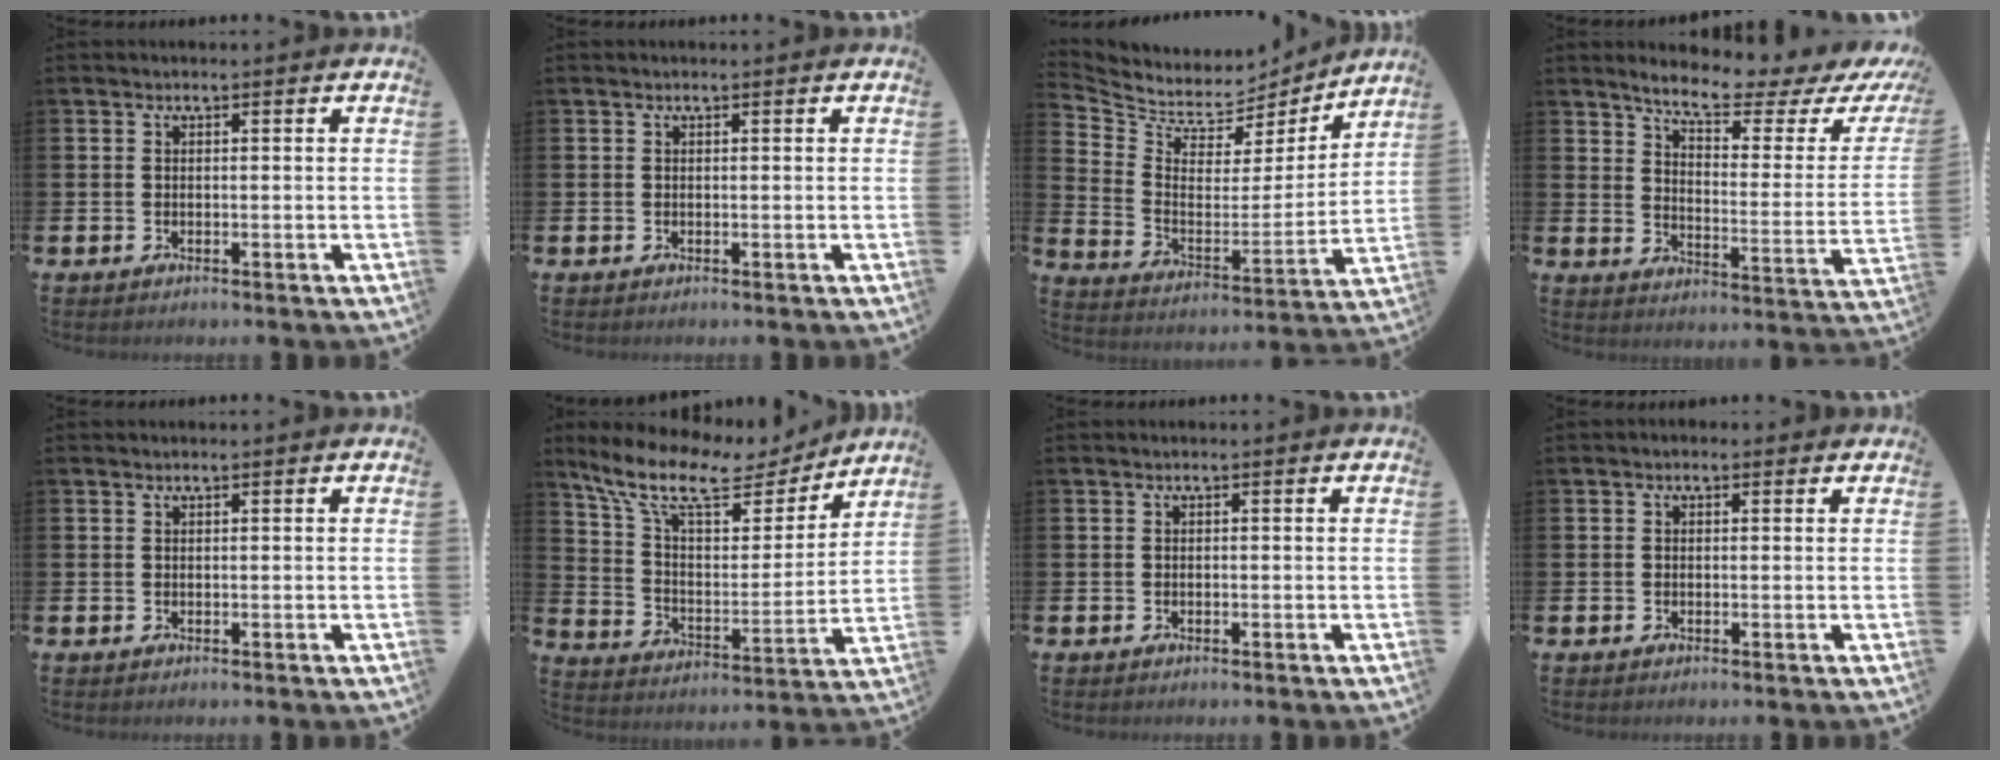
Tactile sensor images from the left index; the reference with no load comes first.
{"total": 0.0}
{"total": 7.0, "force": [6.3, 2.8, 0.8], "torque": [-0.058, -0.054, 0.108]}
{"total": 7.7, "force": [6.7, 1.1, 3.7], "torque": [-0.092, -0.046, 0.109]}
{"total": 0.5, "force": [0.5, 0.1, 0.2], "torque": [0.002, -0.001, 0.007]}
{"total": 12.1, "force": [9.8, 4.1, 5.7], "torque": [-0.138, -0.057, 0.165]}
{"total": 0.0}
{"total": 0.6, "force": [0.2, 0.5, 0.2], "torque": [0.002, 0.005, 0.001]}